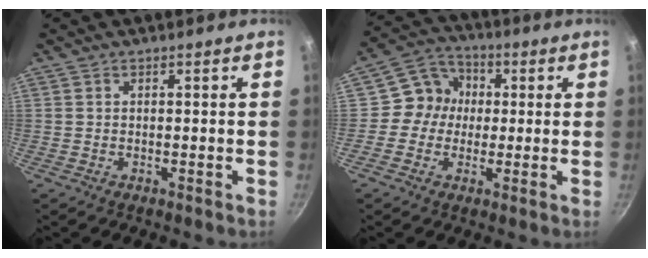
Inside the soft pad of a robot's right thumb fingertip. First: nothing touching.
{"total": 8.2, "force": [0.3, 7.7, 2.8], "torque": [-0.006, 0.022, -0.015]}